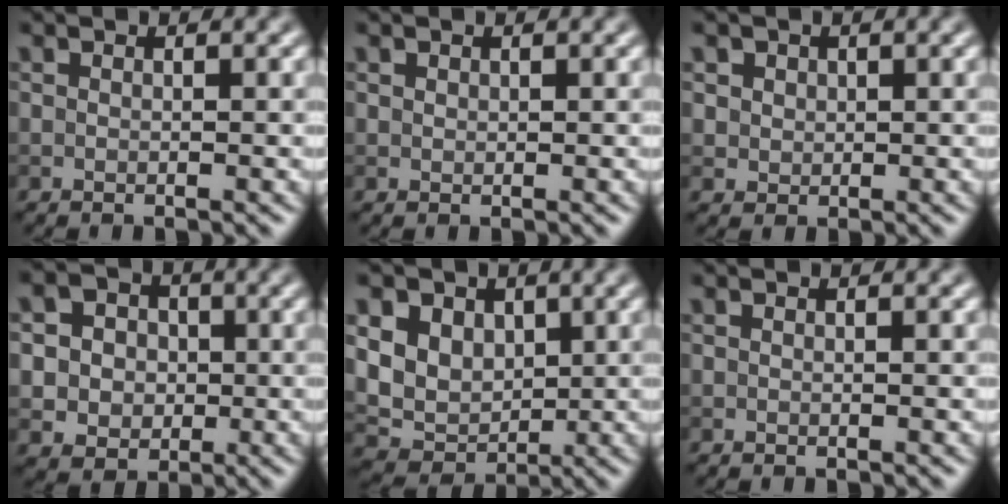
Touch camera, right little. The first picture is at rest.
{"total": 0.5, "force": [0.4, 0.4, 0.0], "torque": [0.002, -0.001, 0.009]}
{"total": 2.6, "force": [1.2, 2.0, 0.9], "torque": [-0.025, 0.004, 0.030]}
{"total": 6.3, "force": [1.0, 5.6, 2.7], "torque": [-0.048, 0.025, 0.004]}
{"total": 8.3, "force": [2.8, 6.6, 4.2], "torque": [-0.079, 0.015, 0.041]}
{"total": 0.0}